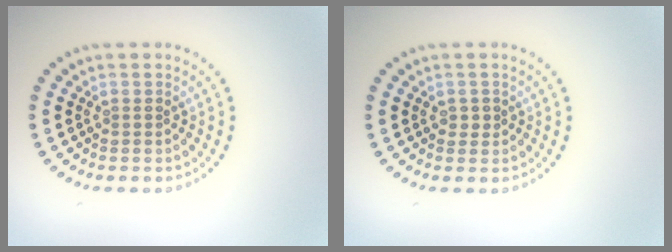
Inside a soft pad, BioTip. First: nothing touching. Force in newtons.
{"total": 0.9, "press": 0.9, "slide": 0.2}